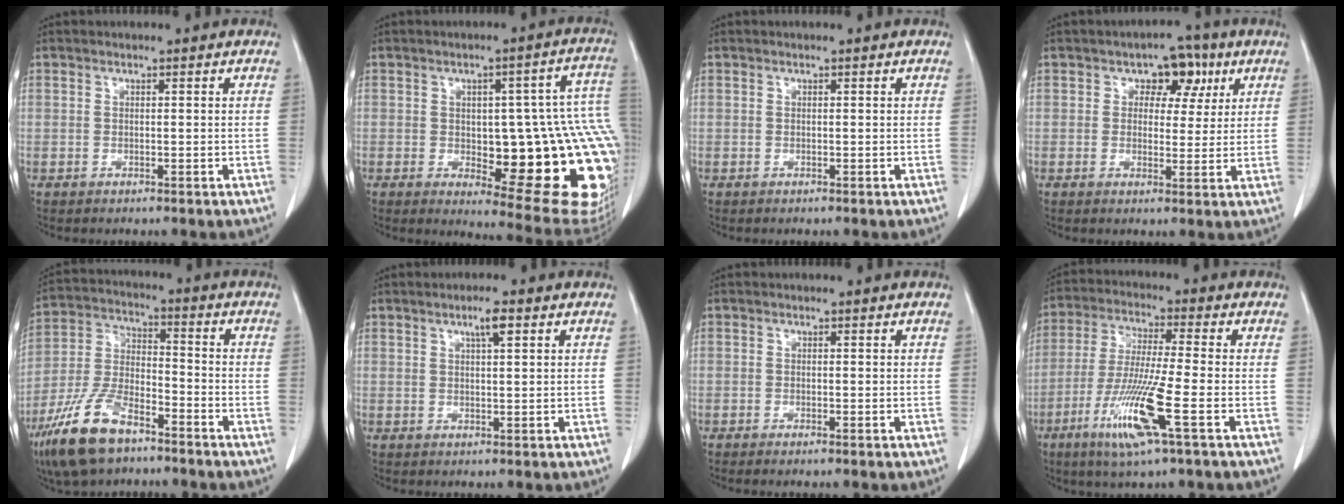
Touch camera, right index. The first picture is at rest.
{"total": 24.5, "force": [-3.3, 7.0, 23.3], "torque": [-0.195, 0.020, -0.018]}
{"total": 0.0}
{"total": 6.0, "force": [2.6, 4.0, 3.7], "torque": [-0.036, 0.015, 0.033]}
{"total": 12.9, "force": [-8.6, 4.9, 8.3], "torque": [-0.181, -0.010, -0.168]}
{"total": 3.0, "force": [1.6, 0.3, 2.5], "torque": [-0.045, 0.002, 0.026]}
{"total": 0.7, "force": [-0.3, 0.0, 0.6], "torque": [-0.011, 0.000, -0.004]}
{"total": 12.0, "force": [-5.0, -0.2, 10.9], "torque": [-0.225, -0.025, -0.098]}